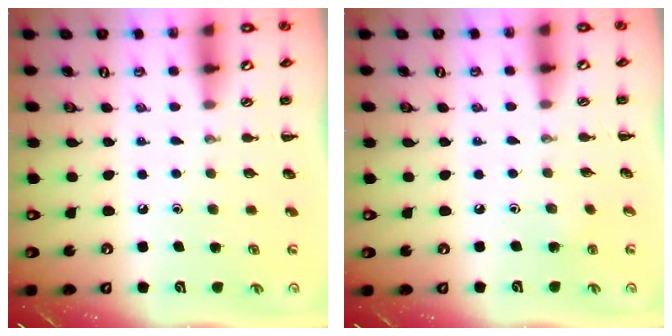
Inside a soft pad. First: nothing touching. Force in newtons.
{"total": 4.3, "press": 4.0, "slide": 1.6}